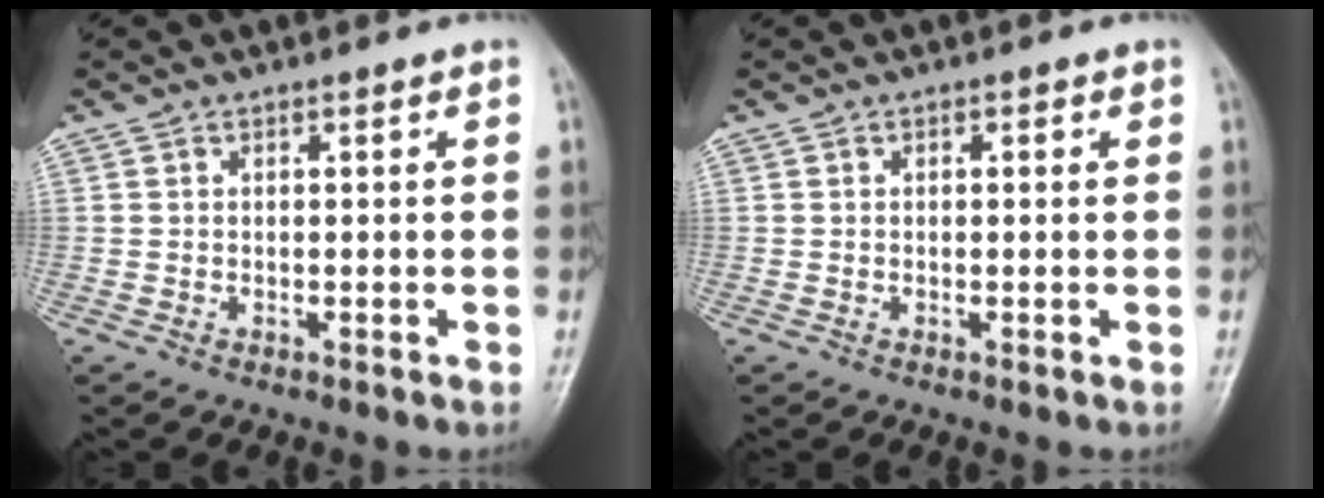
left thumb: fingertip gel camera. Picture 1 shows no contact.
{"total": 0.9, "force": [0.4, 0.6, 0.7], "torque": [-0.003, 0.001, 0.002]}